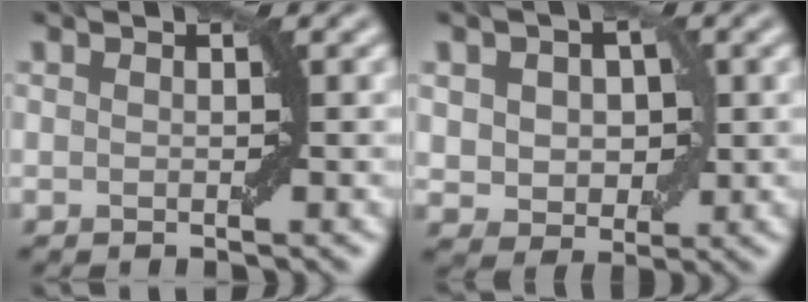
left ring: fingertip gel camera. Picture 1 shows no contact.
{"total": 4.9, "force": [0.8, 3.7, 3.2], "torque": [-0.049, 0.011, 0.002]}